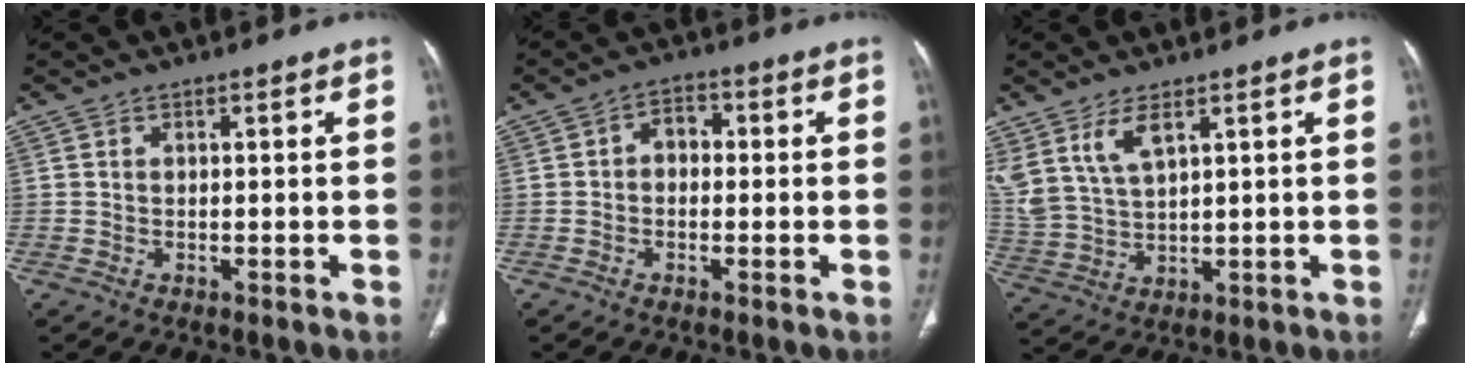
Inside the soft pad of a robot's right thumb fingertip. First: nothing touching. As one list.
[{"total": 3.9, "force": [0.0, 2.9, 2.6], "torque": [-0.024, 0.017, -0.011]}, {"total": 8.7, "force": [4.9, 3.8, 6.1], "torque": [-0.131, -0.017, 0.112]}]